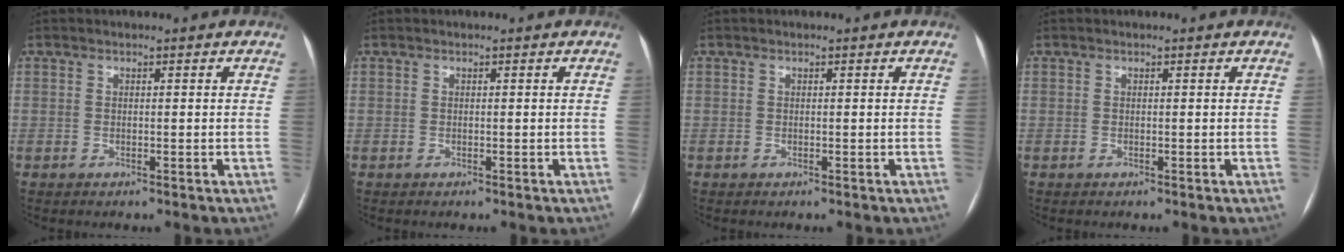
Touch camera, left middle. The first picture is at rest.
{"total": 0.0}
{"total": 0.0}
{"total": 0.0}